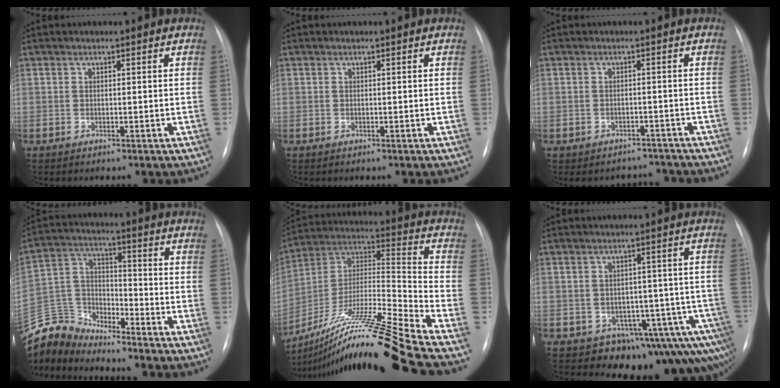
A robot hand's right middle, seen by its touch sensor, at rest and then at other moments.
{"total": 0.0}
{"total": 3.8, "force": [-3.3, 1.7, -0.6], "torque": [0.010, 0.023, -0.042]}
{"total": 9.6, "force": [-9.5, 0.8, -0.9], "torque": [0.010, 0.035, -0.194]}
{"total": 24.4, "force": [-19.9, -3.0, 13.8], "torque": [-0.251, -0.012, -0.355]}
{"total": 12.6, "force": [-7.7, 7.0, 7.1], "torque": [-0.060, 0.030, -0.090]}